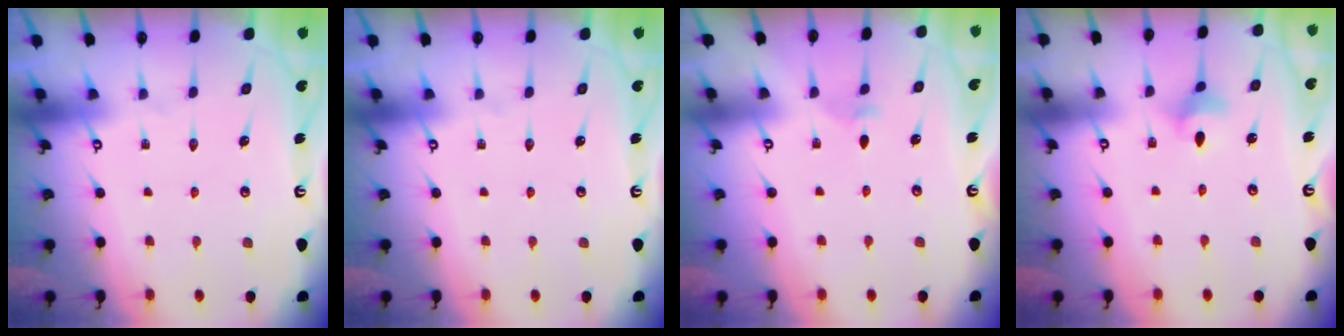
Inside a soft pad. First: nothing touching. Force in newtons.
{"total": 0.0}
{"total": 2.2, "press": 2.2, "slide": 0.6}
{"total": 4.7, "press": 4.7, "slide": 0.5}